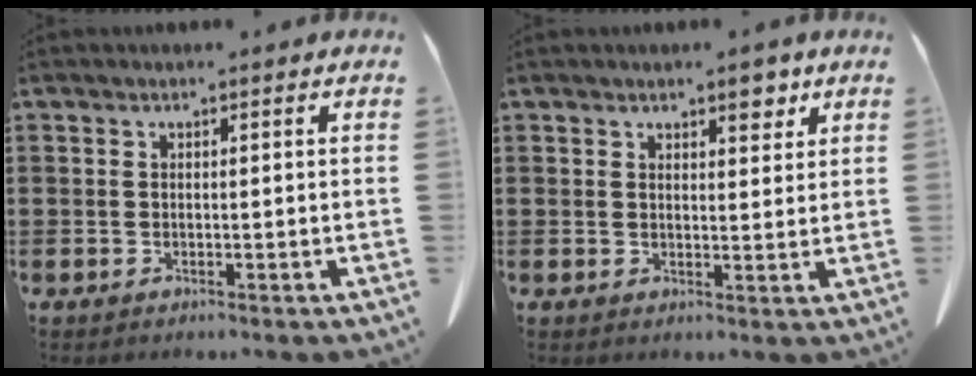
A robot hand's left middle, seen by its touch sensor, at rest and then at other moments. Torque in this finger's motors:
{"motor_torque": [0.00, 0.09, 0.19, 0.01]}